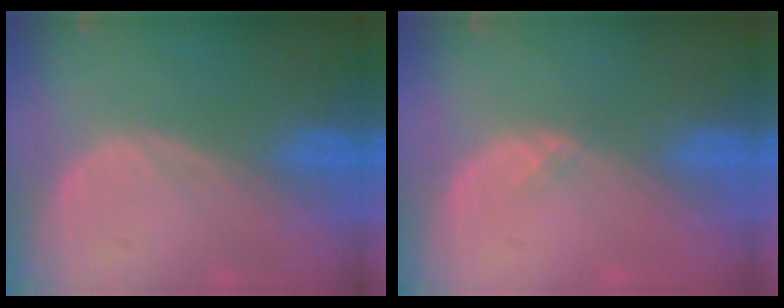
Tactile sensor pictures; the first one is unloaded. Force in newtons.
{"total": 0.8, "press": 0.5, "slide": 0.6}